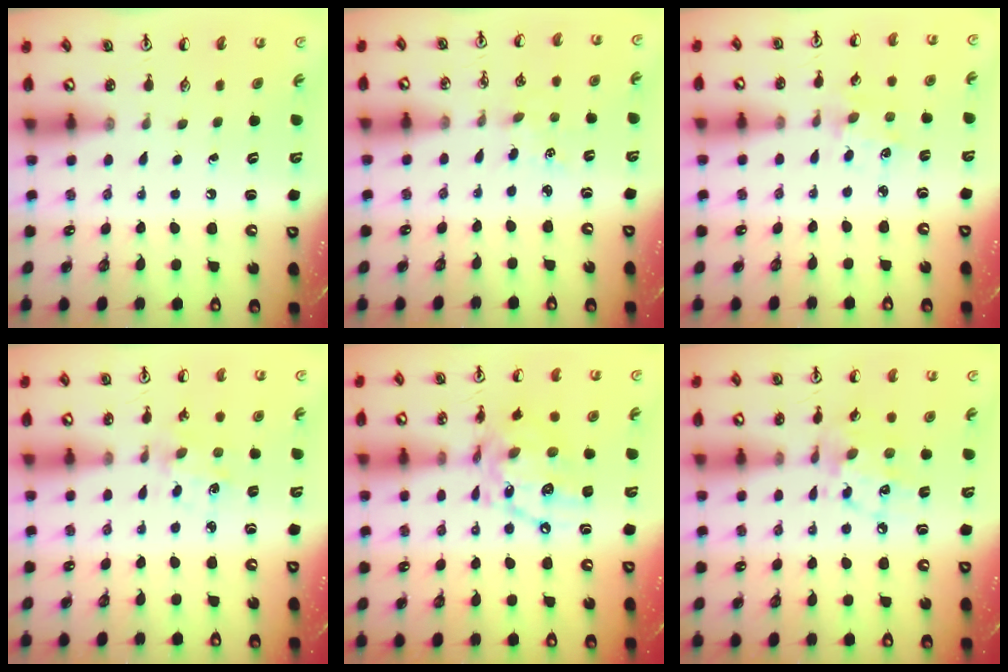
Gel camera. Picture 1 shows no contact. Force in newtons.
{"total": 2.7, "press": 2.7, "slide": 0.4}
{"total": 2.6, "press": 2.6, "slide": 0.4}
{"total": 1.3, "press": 1.3, "slide": 0.2}
{"total": 15.3, "press": 15.3, "slide": 1.0}
{"total": 11.8, "press": 11.8, "slide": 0.8}